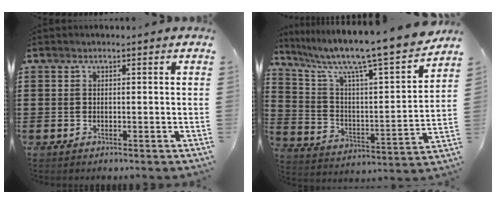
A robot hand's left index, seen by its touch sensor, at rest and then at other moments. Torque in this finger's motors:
{"motor_torque": [1.06, 1.08, 0.89, 0.21]}